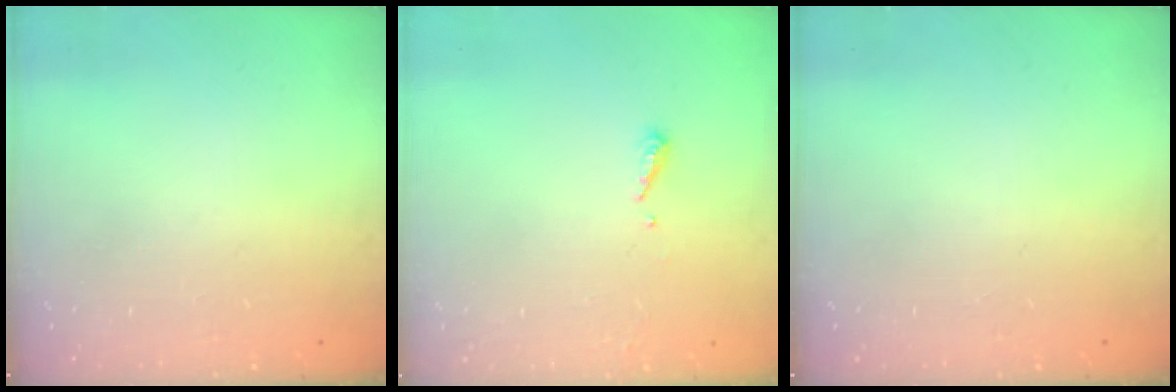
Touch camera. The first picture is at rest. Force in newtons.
{"total": 5.3, "press": 5.3, "slide": 0.5}
{"total": 0.0}